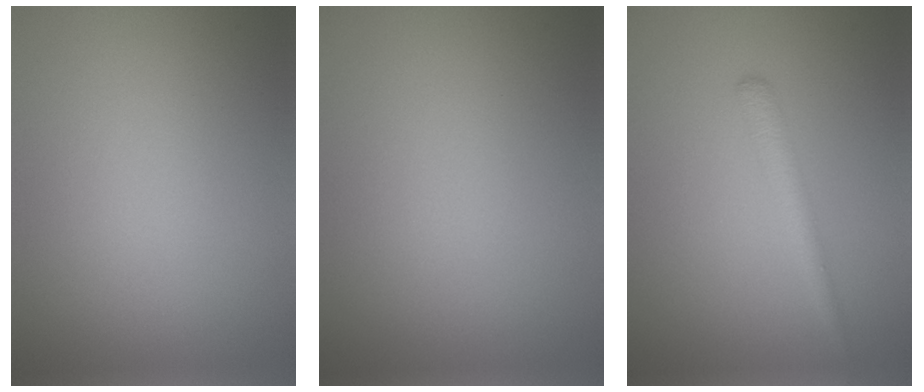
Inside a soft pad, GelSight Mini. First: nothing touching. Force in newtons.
{"total": 0.0}
{"total": 1.9, "press": 1.9, "slide": 0.1}